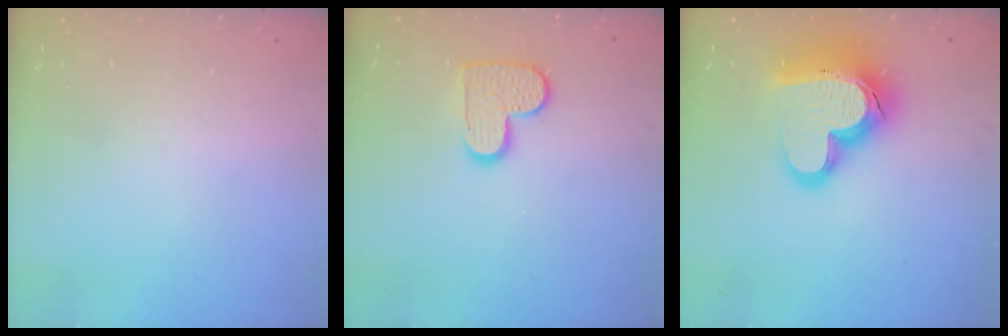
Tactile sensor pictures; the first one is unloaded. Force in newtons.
{"total": 10.4, "press": 10.4, "slide": 0.6}
{"total": 20.9, "press": 20.8, "slide": 1.9}